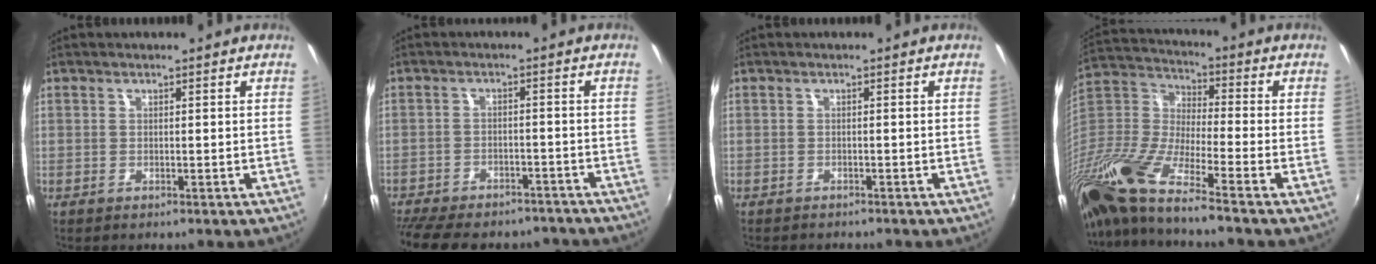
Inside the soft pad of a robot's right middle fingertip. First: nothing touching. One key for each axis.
{"total": 18.2, "fx": -15.3, "fy": 6.8, "fz": 7.2, "tx": -0.168, "ty": -0.009, "tz": -0.209}
{"total": 2.0, "fx": -1.9, "fy": 0.6, "fz": 0.4, "tx": -0.015, "ty": -0.012, "tz": -0.029}
{"total": 20.9, "fx": -15.4, "fy": 2.6, "fz": 13.8, "tx": -0.273, "ty": -0.043, "tz": -0.311}